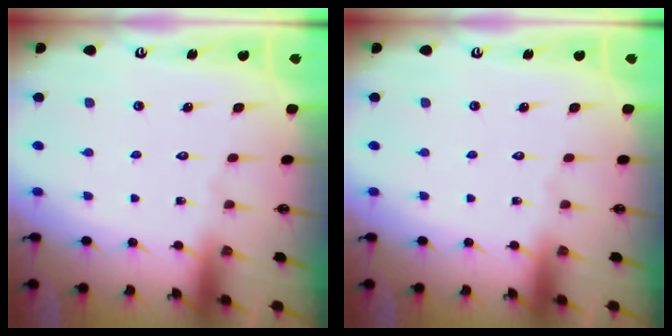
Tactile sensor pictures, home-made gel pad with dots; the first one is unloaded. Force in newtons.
{"total": 0.0}